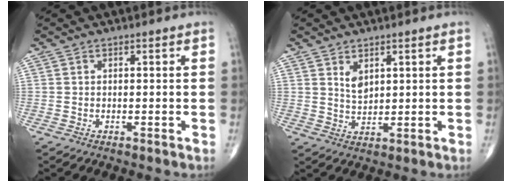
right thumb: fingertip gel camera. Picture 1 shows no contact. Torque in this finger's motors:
{"motor_torque": [0.00, 0.15, 0.60, -0.24, 0.23]}